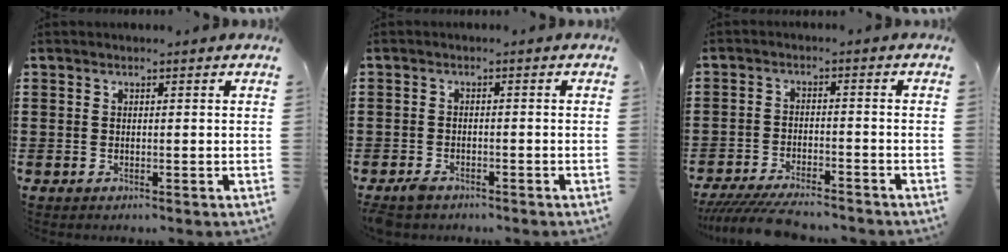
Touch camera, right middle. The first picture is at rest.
{"total": 1.6, "force": [-1.3, 0.7, 0.6], "torque": [-0.022, -0.001, -0.030]}
{"total": 5.2, "force": [-4.9, 0.6, 1.7], "torque": [-0.039, -0.007, -0.097]}